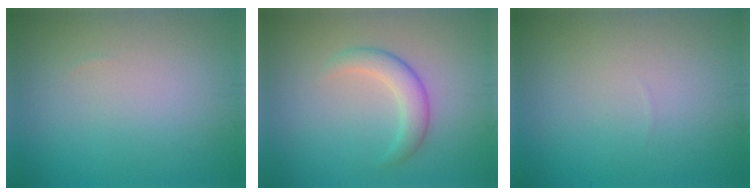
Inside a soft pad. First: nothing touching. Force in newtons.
{"total": 2.5, "press": 2.5, "slide": 0.1}
{"total": 0.0}